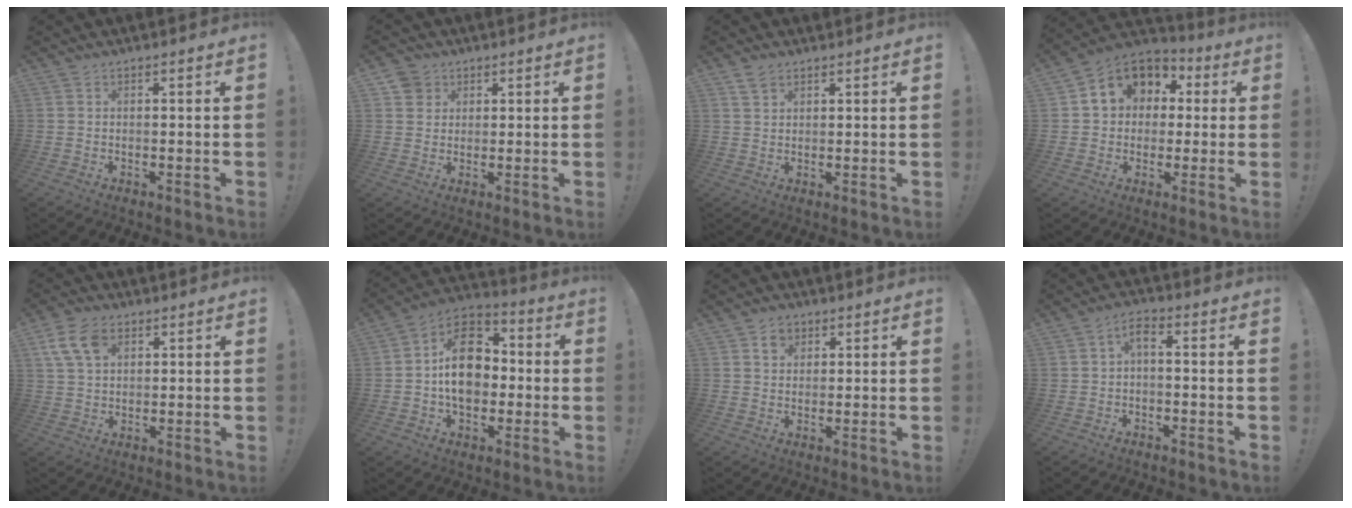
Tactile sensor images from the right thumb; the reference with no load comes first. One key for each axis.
{"total": 4.5, "fx": 2.4, "fy": 3.8, "fz": 0.6, "tx": -0.004, "ty": -0.009, "tz": 0.045}
{"total": 3.0, "fx": 2.2, "fy": 1.7, "fz": 1.0, "tx": -0.009, "ty": -0.011, "tz": 0.041}
{"total": 10.3, "fx": 2.7, "fy": 8.9, "fz": 4.3, "tx": -0.060, "ty": -0.008, "tz": 0.055}
{"total": 9.4, "fx": 3.9, "fy": 6.2, "fz": 5.9, "tx": -0.111, "ty": 0.002, "tz": 0.078}
{"total": 17.5, "fx": -0.2, "fy": 13.0, "fz": 11.7, "tx": -0.181, "ty": 0.028, "tz": 0.005}
{"total": 3.9, "fx": 2.1, "fy": 3.1, "fz": 1.1, "tx": -0.009, "ty": -0.004, "tz": 0.037}
{"total": 3.5, "fx": -0.5, "fy": 1.3, "fz": 3.2, "tx": -0.069, "ty": 0.003, "tz": -0.012}